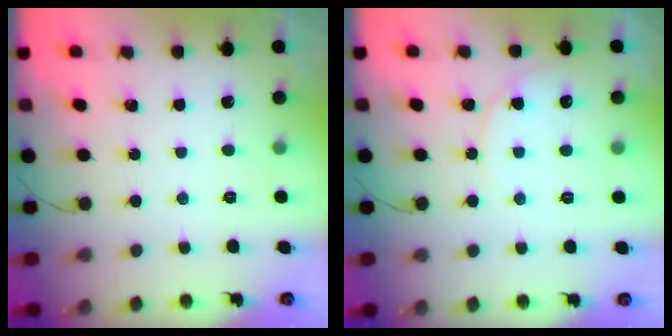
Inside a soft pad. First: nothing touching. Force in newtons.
{"total": 6.0, "press": 6.0, "slide": 0.5}